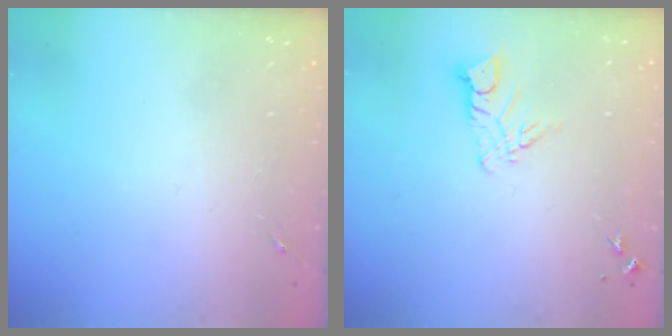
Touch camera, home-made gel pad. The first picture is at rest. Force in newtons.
{"total": 7.0, "press": 7.0, "slide": 0.7}